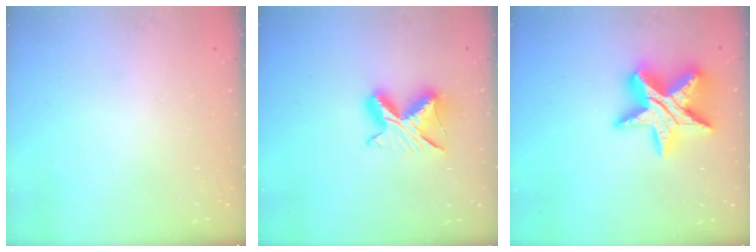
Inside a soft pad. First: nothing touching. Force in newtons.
{"total": 9.0, "press": 8.9, "slide": 0.9}
{"total": 19.5, "press": 19.4, "slide": 1.5}